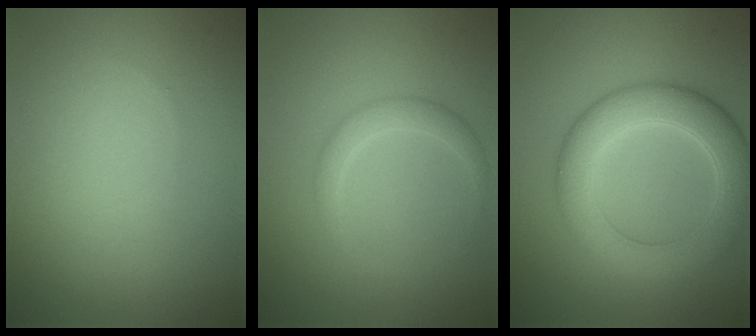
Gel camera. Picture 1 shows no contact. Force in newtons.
{"total": 1.9, "press": 1.9, "slide": 0.1}
{"total": 6.4, "press": 6.4, "slide": 0.0}